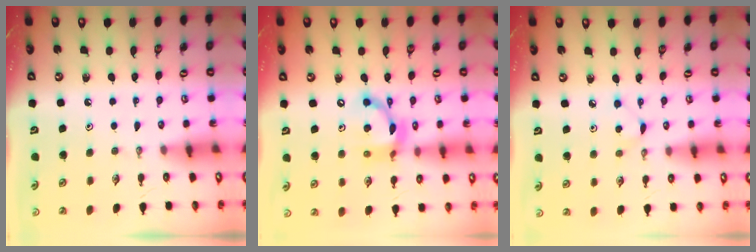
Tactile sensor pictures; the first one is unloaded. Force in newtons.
{"total": 12.4, "press": 12.4, "slide": 0.5}
{"total": 3.3, "press": 3.3, "slide": 0.5}